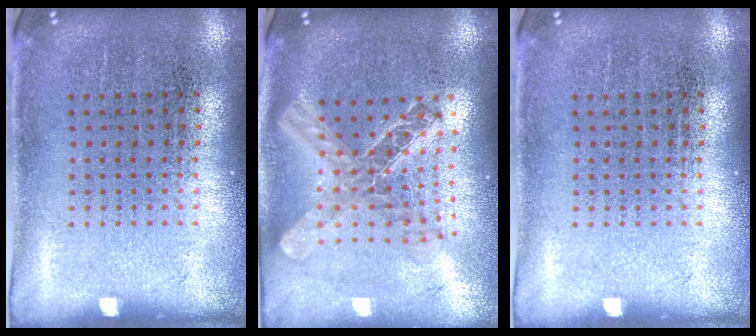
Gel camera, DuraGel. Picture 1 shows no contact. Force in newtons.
{"total": 2.2, "press": 1.8, "slide": 1.3}
{"total": 0.0}